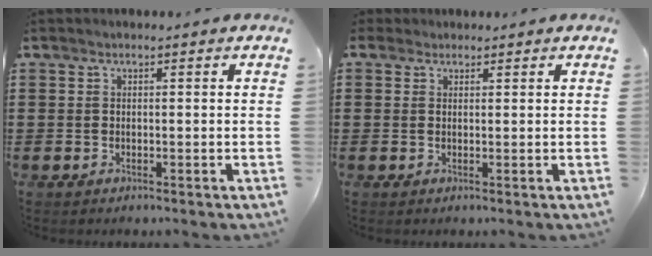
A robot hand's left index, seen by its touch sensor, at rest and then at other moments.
{"total": 1.0, "force": [0.7, 0.6, 0.2], "torque": [-0.006, 0.005, 0.014]}